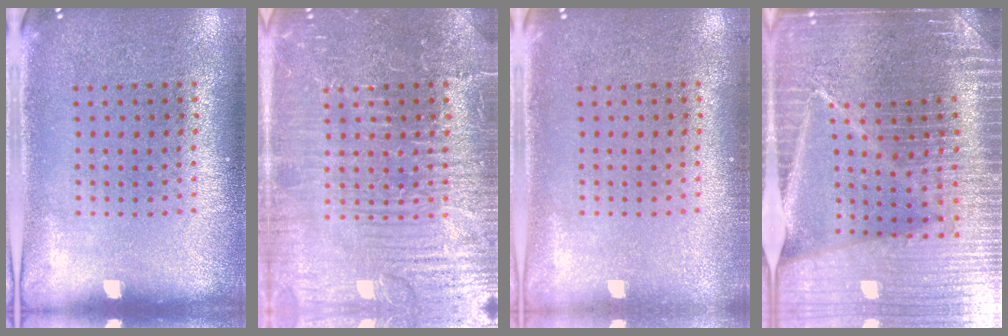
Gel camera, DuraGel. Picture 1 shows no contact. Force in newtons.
{"total": 5.2, "press": 5.1, "slide": 0.6}
{"total": 0.6, "press": 0.6, "slide": 0.1}
{"total": 6.3, "press": 5.5, "slide": 3.0}